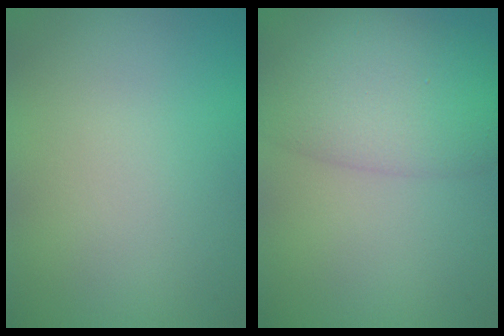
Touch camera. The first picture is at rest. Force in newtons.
{"total": 7.9, "press": 7.9, "slide": 0.3}